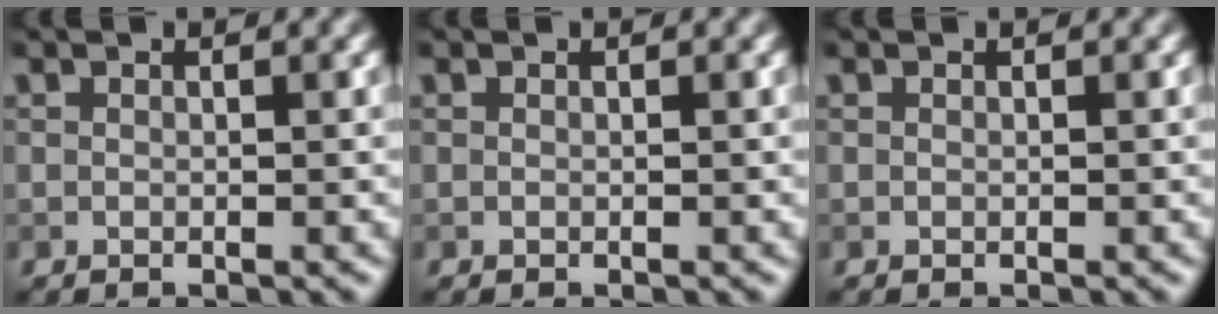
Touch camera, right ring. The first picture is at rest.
{"total": 0.0}
{"total": 0.0}